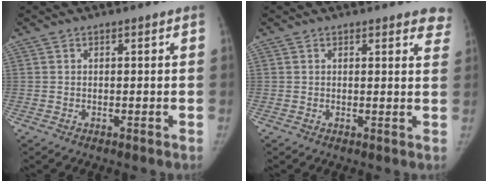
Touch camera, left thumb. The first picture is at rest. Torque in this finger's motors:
{"motor_torque": [1.26, 0.59, 0.51, -0.09, 0.06]}